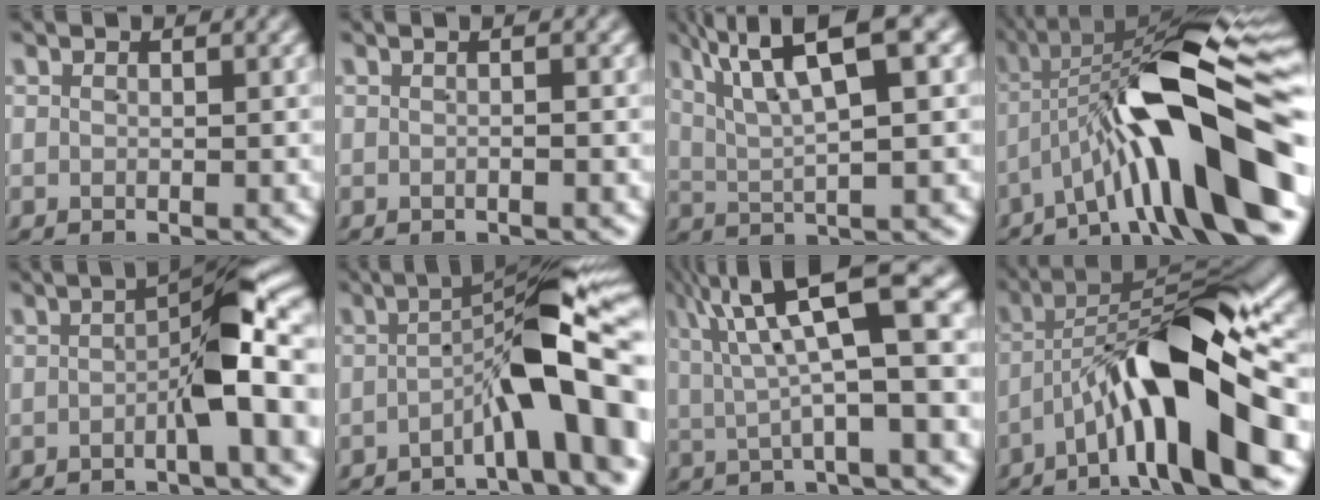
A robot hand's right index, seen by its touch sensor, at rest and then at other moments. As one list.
[{"total": 0.5, "force": [-0.1, -0.1, 0.5], "torque": [-0.007, 0.005, -0.005]}, {"total": 7.2, "force": [4.0, 1.7, 5.7], "torque": [-0.100, 0.011, 0.067]}, {"total": 15.4, "force": [-1.5, 4.9, 14.6], "torque": [-0.215, 0.007, -0.016]}, {"total": 7.3, "force": [0.1, 1.5, 7.1], "torque": [-0.090, 0.015, -0.001]}, {"total": 8.9, "force": [-0.9, 1.6, 8.7], "torque": [-0.114, 0.013, -0.014]}, {"total": 8.8, "force": [3.6, 2.5, 7.6], "torque": [-0.111, 0.031, 0.053]}, {"total": 12.5, "force": [-2.5, 3.8, 11.7], "torque": [-0.180, -0.003, -0.035]}]